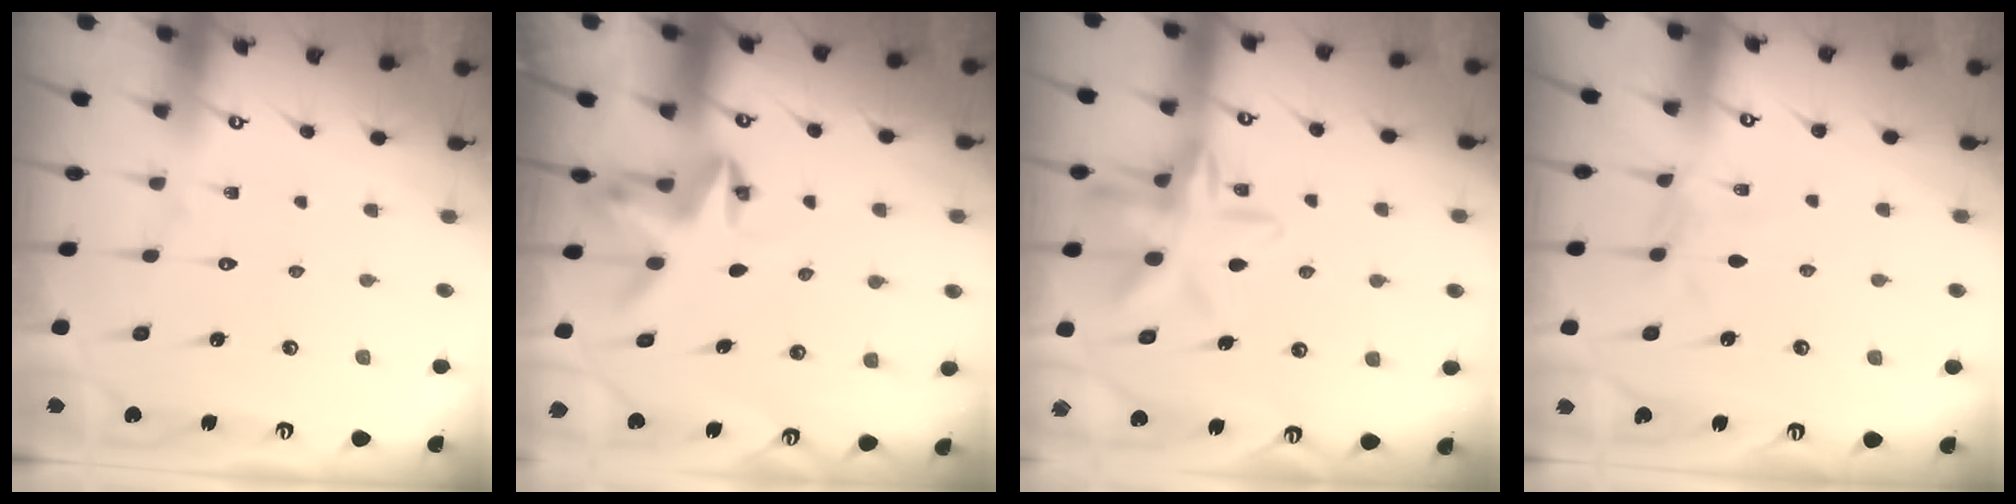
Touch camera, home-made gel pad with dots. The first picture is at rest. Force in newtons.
{"total": 3.9, "press": 3.8, "slide": 0.5}
{"total": 12.2, "press": 12.1, "slide": 1.2}
{"total": 4.7, "press": 4.6, "slide": 0.6}